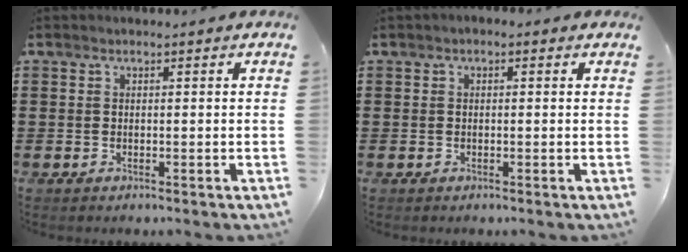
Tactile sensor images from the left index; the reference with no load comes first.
{"total": 0.7, "force": [-0.3, 0.6, 0.3], "torque": [-0.008, 0.003, -0.008]}